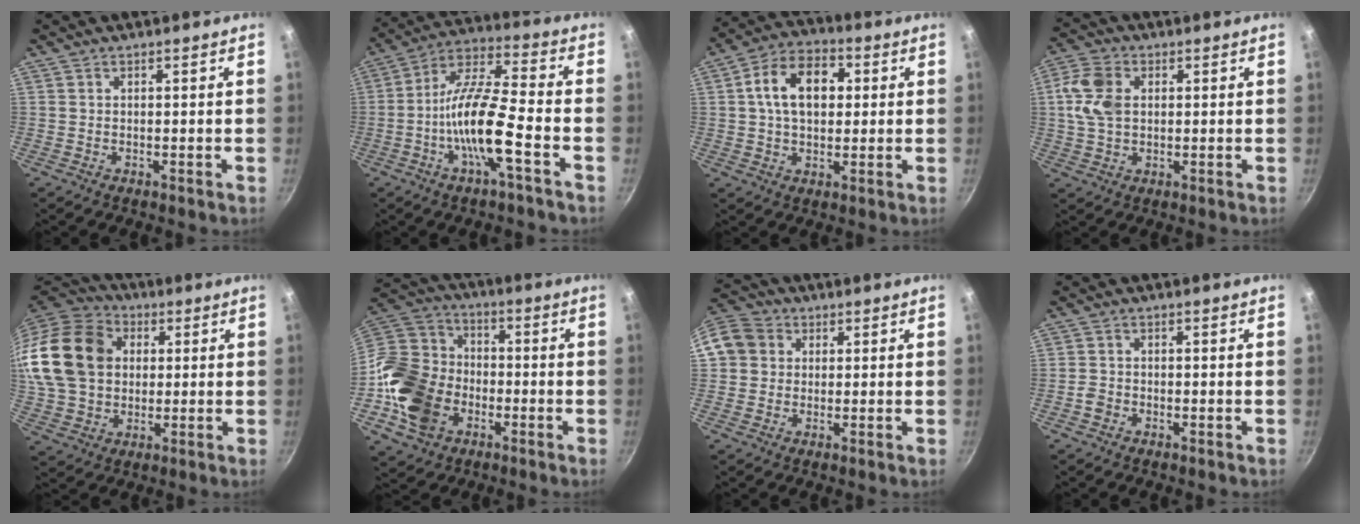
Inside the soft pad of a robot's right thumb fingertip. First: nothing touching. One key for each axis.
{"total": 14.0, "fx": -4.8, "fy": 3.1, "fz": 12.8, "tx": -0.237, "ty": 0.040, "tz": -0.102}
{"total": 12.7, "fx": 2.2, "fy": 8.5, "fz": 9.1, "tx": -0.124, "ty": 0.019, "tz": 0.023}
{"total": 8.6, "fx": 1.4, "fy": 6.0, "fz": 6.0, "tx": -0.111, "ty": 0.006, "tz": 0.018}
{"total": 22.9, "fx": 4.3, "fy": 17.9, "fz": 13.7, "tx": -0.265, "ty": 0.028, "tz": 0.079}
{"total": 20.5, "fx": -6.1, "fy": 16.1, "fz": 11.2, "tx": -0.216, "ty": 0.047, "tz": -0.112}
{"total": 11.0, "fx": 1.8, "fy": 9.9, "fz": 4.5, "tx": -0.080, "ty": 0.029, "tz": 0.022}
{"total": 1.9, "fx": -1.1, "fy": 1.4, "fz": 0.6, "tx": -0.012, "ty": 0.013, "tz": -0.020}